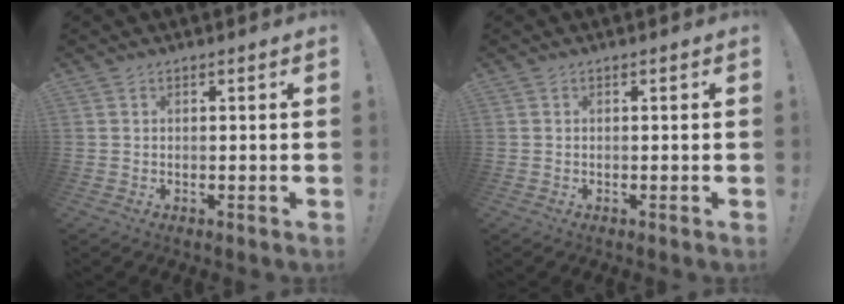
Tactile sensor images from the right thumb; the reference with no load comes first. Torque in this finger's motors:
{"motor_torque": [0.00, 0.00, 0.01, 0.01, 0.00]}